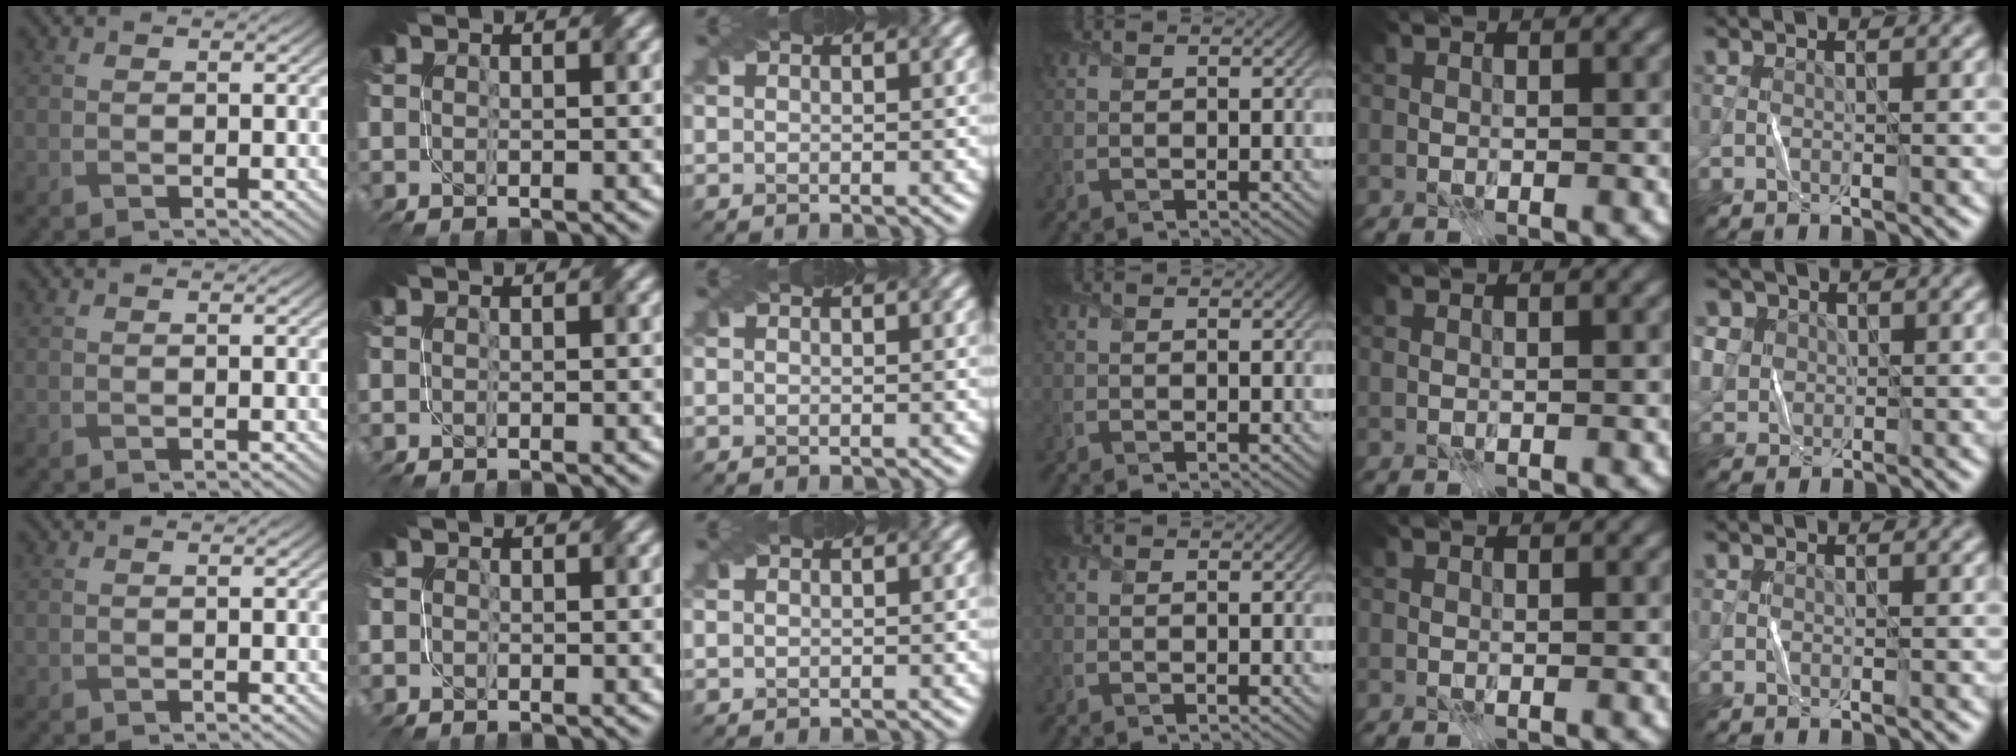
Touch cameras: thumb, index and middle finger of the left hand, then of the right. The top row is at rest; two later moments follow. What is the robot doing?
{"motion": "fold", "object": "paper"}